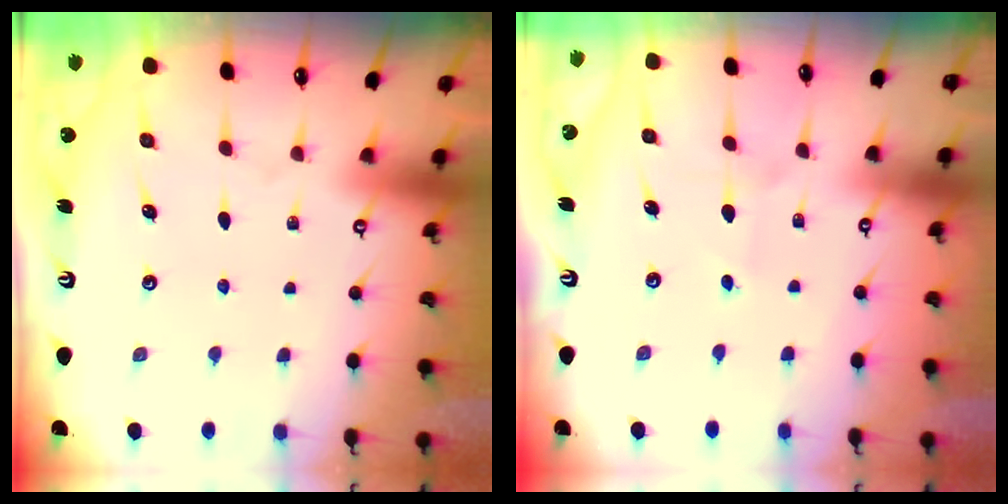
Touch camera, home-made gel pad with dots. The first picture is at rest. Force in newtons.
{"total": 2.7, "press": 2.7, "slide": 0.3}